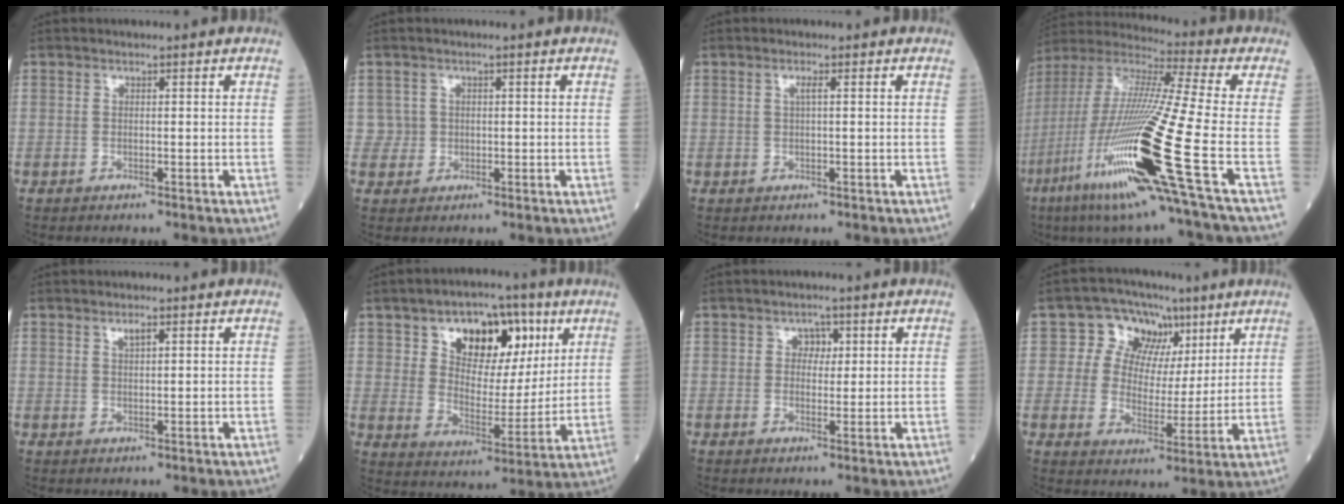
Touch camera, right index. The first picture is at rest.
{"total": 1.9, "force": [0.2, 1.9, -0.4], "torque": [0.019, 0.006, 0.000]}
{"total": 1.1, "force": [0.3, -0.1, 1.0], "torque": [-0.021, 0.002, 0.004]}
{"total": 24.5, "force": [-9.0, -0.3, 22.8], "torque": [-0.465, -0.050, -0.174]}
{"total": 1.5, "force": [0.9, 0.3, 1.1], "torque": [-0.023, 0.000, 0.017]}
{"total": 13.6, "force": [6.4, 7.5, 9.3], "torque": [-0.137, 0.019, 0.109]}
{"total": 2.2, "force": [0.8, 1.6, 1.3], "torque": [-0.012, 0.002, 0.008]}
{"total": 9.0, "force": [4.1, 7.3, 3.4], "torque": [-0.042, 0.027, 0.067]}